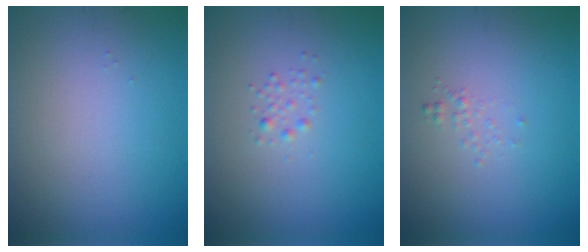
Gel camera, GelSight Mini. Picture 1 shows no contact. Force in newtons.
{"total": 0.8, "press": 0.8, "slide": 0.1}
{"total": 0.6, "press": 0.6, "slide": 0.1}